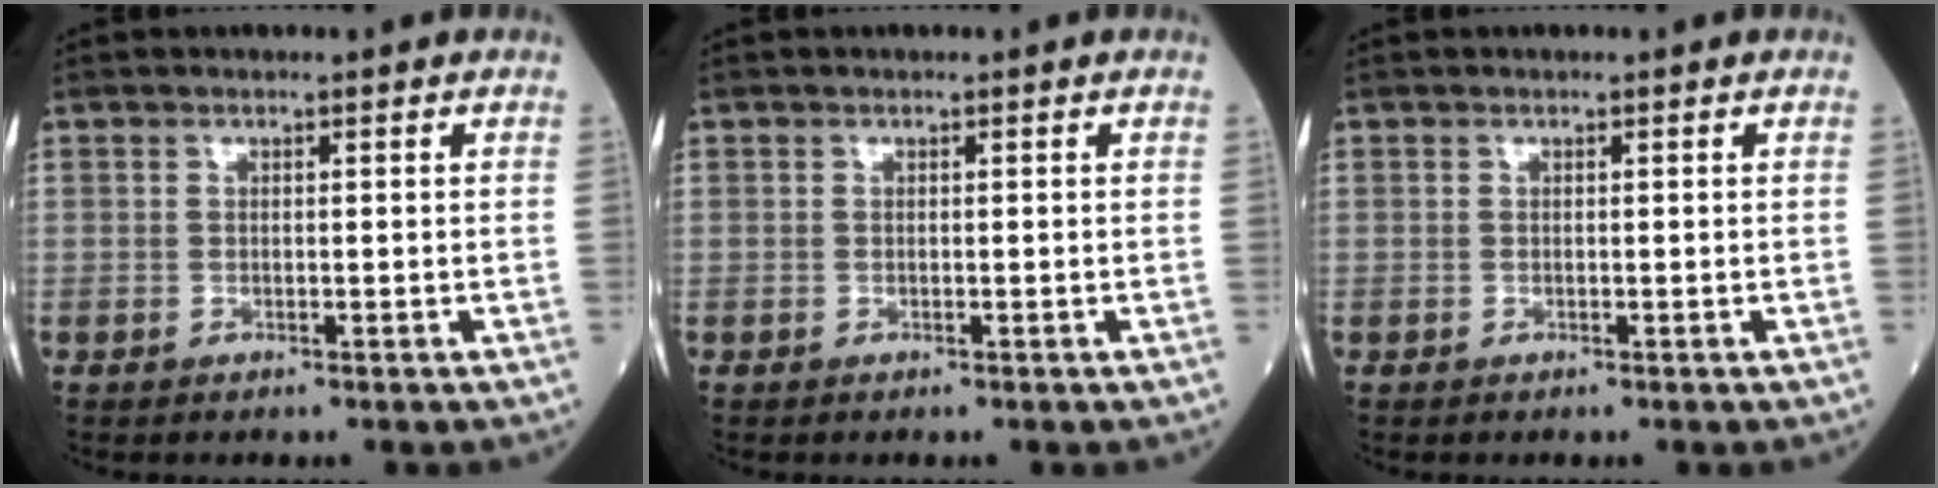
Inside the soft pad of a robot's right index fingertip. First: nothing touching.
{"total": 0.0}
{"total": 0.0}